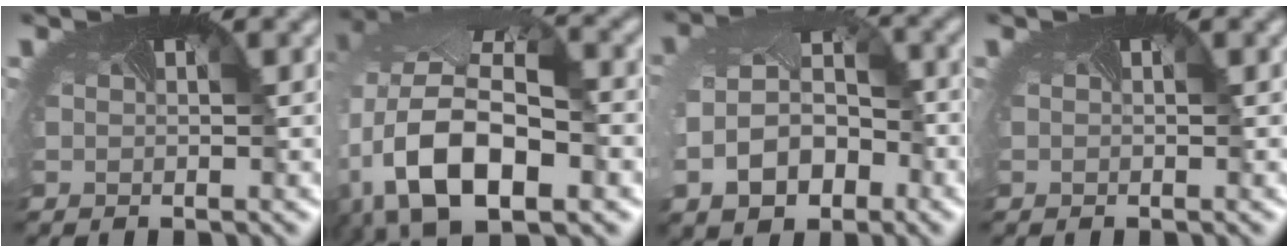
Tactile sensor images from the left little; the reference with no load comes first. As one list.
[{"total": 13.7, "force": [-3.8, 8.1, 10.4], "torque": [-0.224, -0.015, -0.054]}, {"total": 6.0, "force": [-2.1, 4.4, 3.6], "torque": [-0.090, -0.016, -0.034]}, {"total": 0.0}]